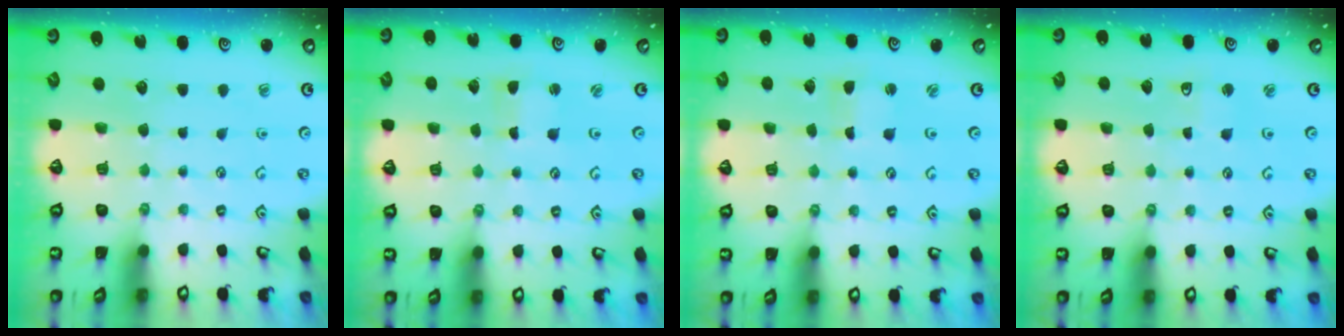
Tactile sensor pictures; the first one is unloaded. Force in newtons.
{"total": 1.1, "press": 1.0, "slide": 0.2}
{"total": 1.1, "press": 1.0, "slide": 0.2}
{"total": 2.8, "press": 2.7, "slide": 0.7}